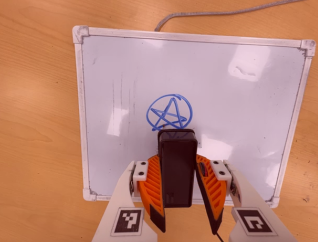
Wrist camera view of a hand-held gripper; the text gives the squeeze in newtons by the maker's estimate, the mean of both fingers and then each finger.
{"total": 5.8, "left": 4.9, "right": 6.7}